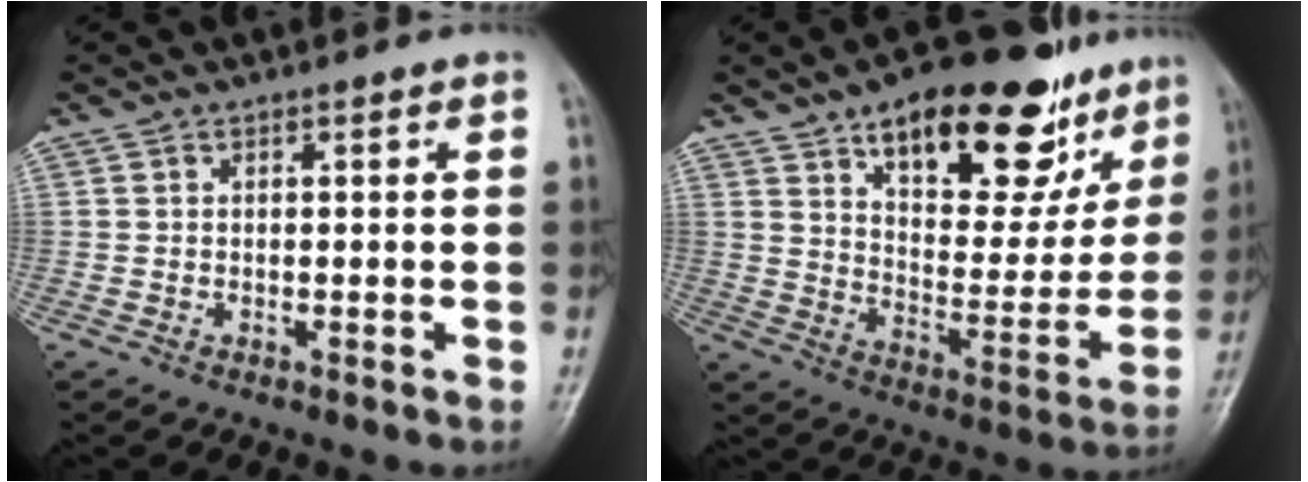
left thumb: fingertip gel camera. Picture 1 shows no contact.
{"total": 24.1, "force": [14.5, 10.8, 15.9], "torque": [-0.173, -0.046, 0.221]}